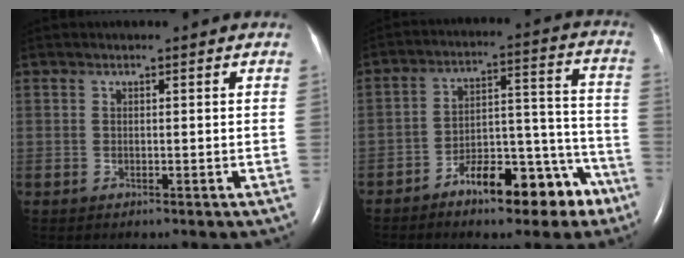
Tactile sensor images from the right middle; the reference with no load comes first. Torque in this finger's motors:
{"motor_torque": [1.11, -1.03, 0.21, 0.10]}